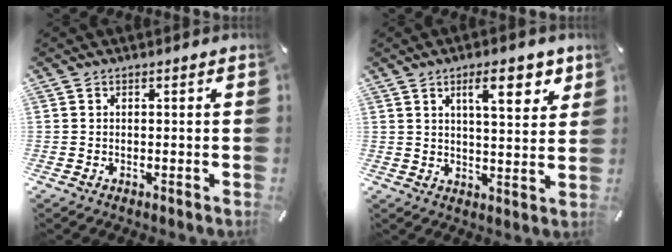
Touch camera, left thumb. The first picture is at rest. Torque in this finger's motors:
{"motor_torque": [1.63, 1.55, 0.78, -0.79, 0.27]}